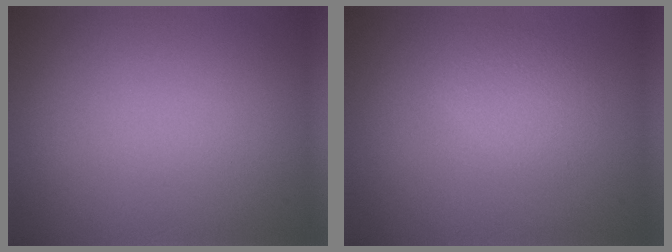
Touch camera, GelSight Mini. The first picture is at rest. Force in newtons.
{"total": 1.8, "press": 1.8, "slide": 0.1}